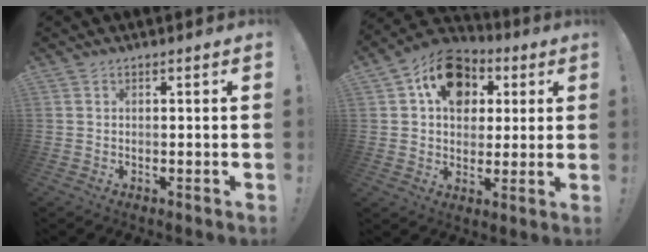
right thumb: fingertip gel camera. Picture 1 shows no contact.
{"total": 15.5, "force": [6.1, 11.8, 8.0], "torque": [-0.117, -0.014, 0.117]}